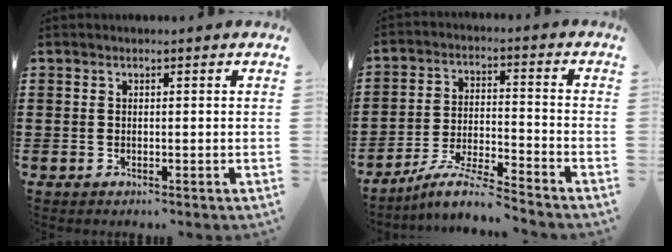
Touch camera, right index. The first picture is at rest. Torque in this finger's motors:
{"motor_torque": [1.18, 0.96, -1.05, -0.21]}